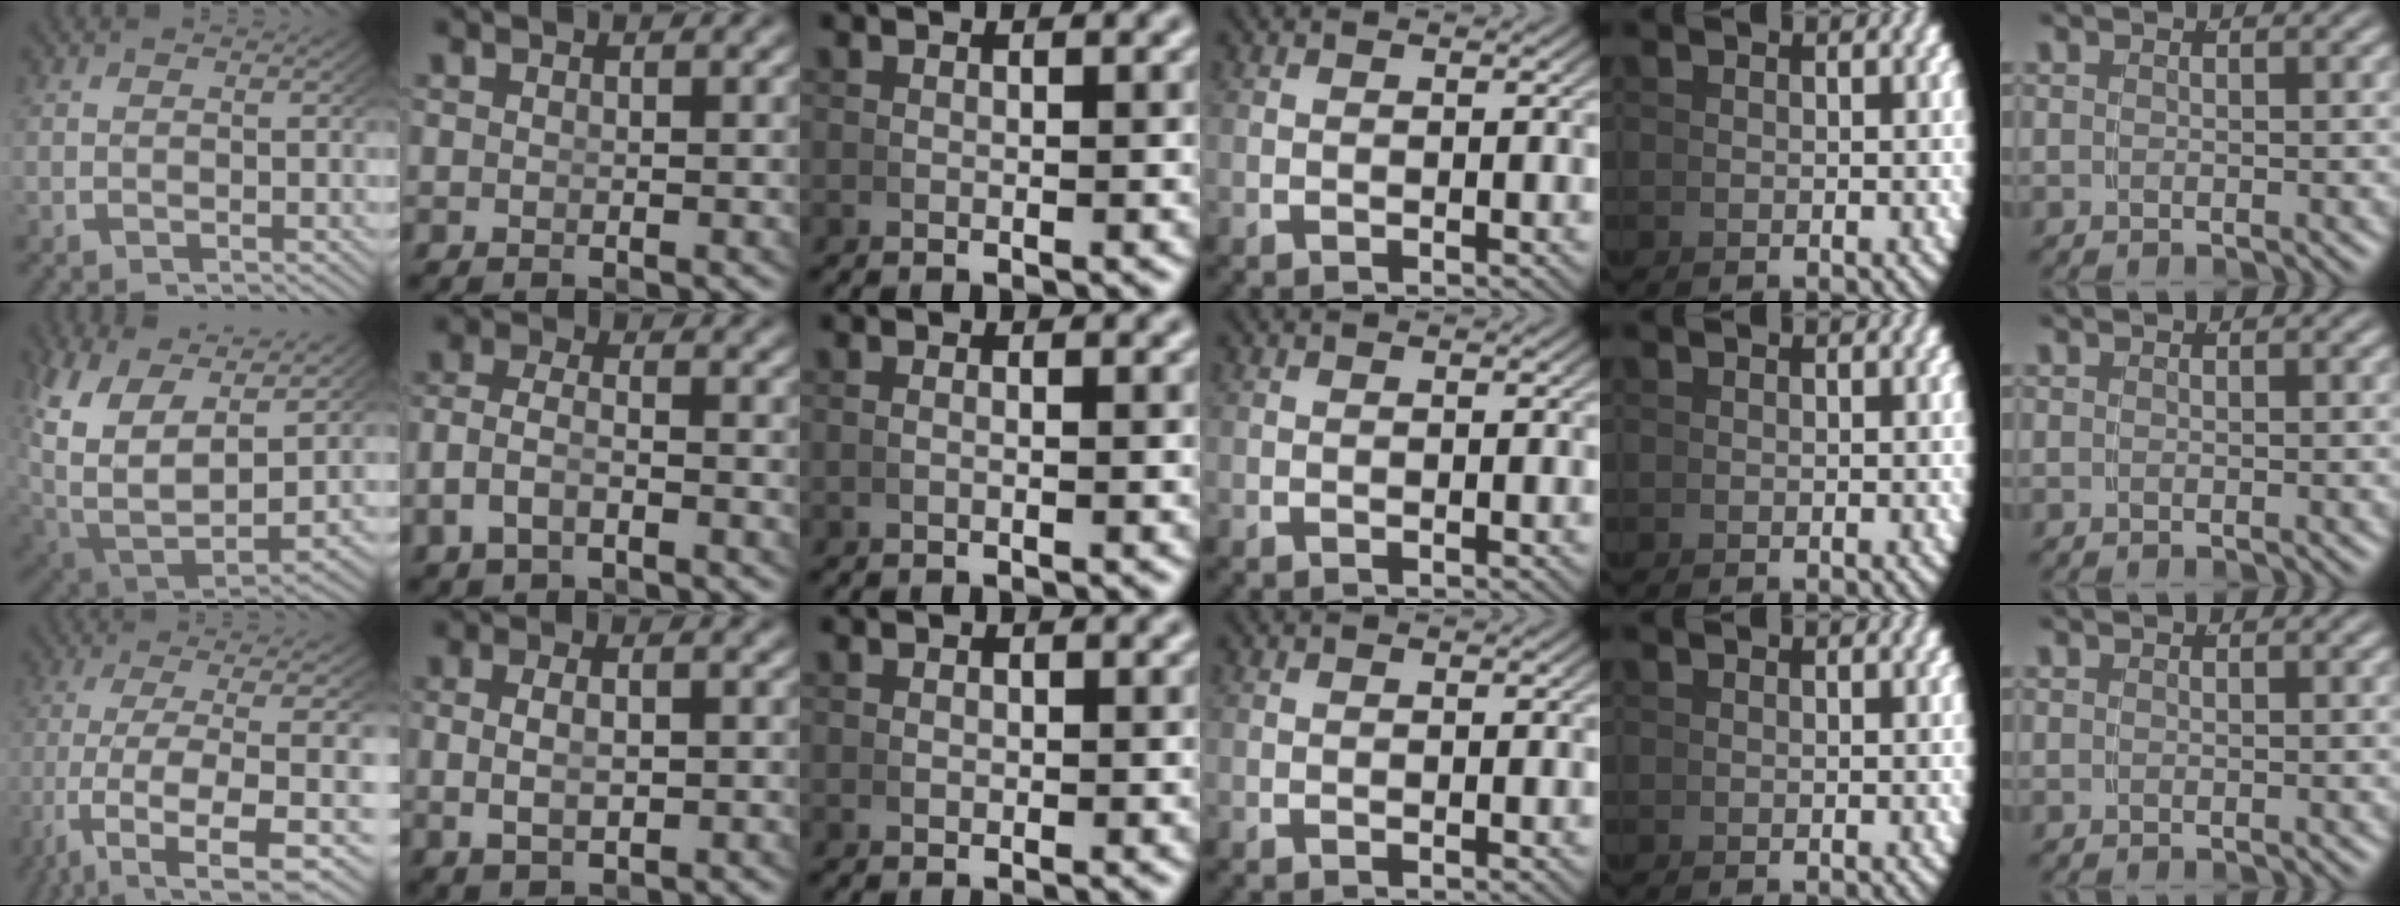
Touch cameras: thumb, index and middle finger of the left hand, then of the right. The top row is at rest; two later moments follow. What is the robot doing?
{"motion": "lift_and_place", "object": "hoodie"}